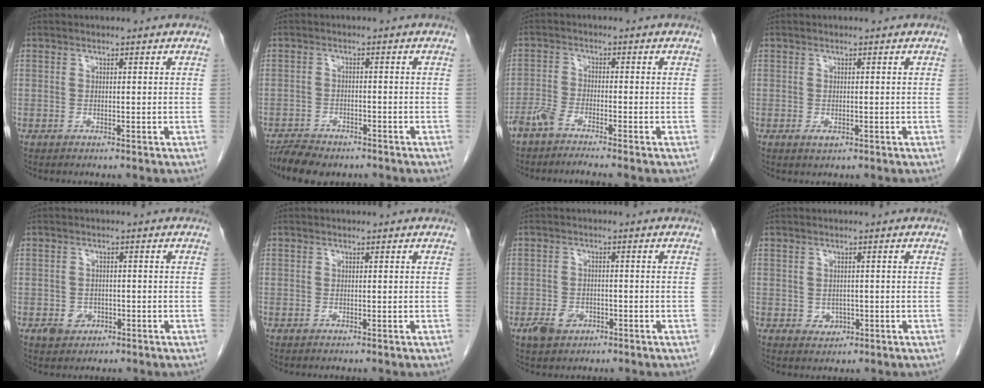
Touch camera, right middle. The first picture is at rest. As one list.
[{"total": 6.4, "force": [-5.4, 2.2, 2.7], "torque": [-0.048, -0.012, -0.088]}, {"total": 4.4, "force": [-3.7, 0.1, 2.3], "torque": [-0.051, -0.008, -0.073]}, {"total": 1.0, "force": [-0.4, 0.5, 0.8], "torque": [-0.018, -0.004, -0.002]}, {"total": 2.7, "force": [-1.2, 2.2, 1.0], "torque": [-0.012, 0.005, -0.010]}, {"total": 0.0}, {"total": 3.6, "force": [-1.8, 2.5, 1.8], "torque": [-0.033, 0.001, -0.023]}, {"total": 1.8, "force": [-0.4, 1.5, 0.9], "torque": [-0.017, 0.000, 0.003]}]